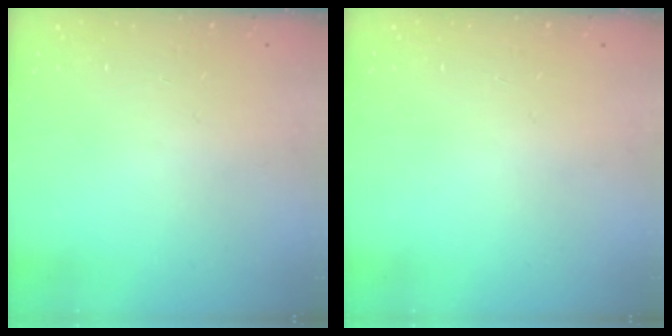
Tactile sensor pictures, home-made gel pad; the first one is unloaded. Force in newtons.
{"total": 0.0}